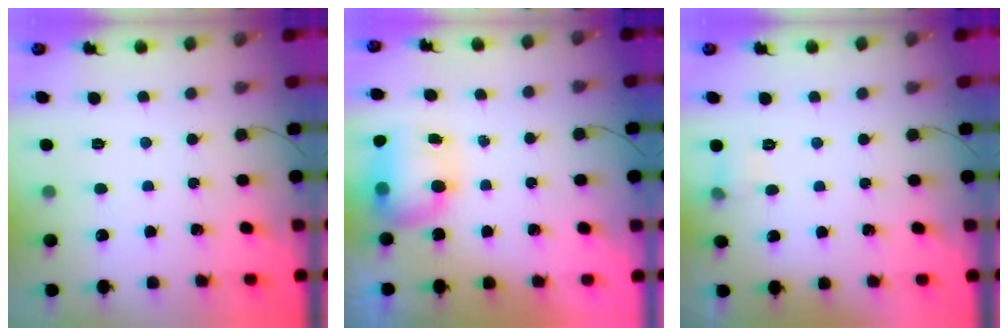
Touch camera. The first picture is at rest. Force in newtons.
{"total": 11.7, "press": 9.3, "slide": 7.1}
{"total": 4.6, "press": 4.4, "slide": 1.4}